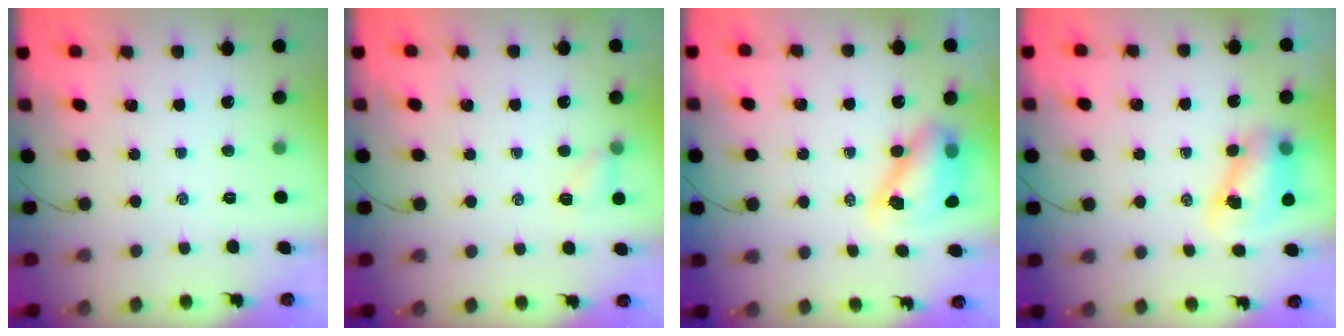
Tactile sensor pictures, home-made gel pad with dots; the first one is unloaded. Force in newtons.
{"total": 4.2, "press": 4.0, "slide": 1.1}
{"total": 9.2, "press": 9.0, "slide": 2.1}
{"total": 7.8, "press": 7.7, "slide": 1.6}